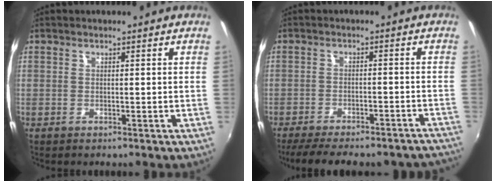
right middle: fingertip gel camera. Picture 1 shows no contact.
{"total": 18.6, "force": [-16.5, 4.4, 7.4], "torque": [-0.142, -0.008, -0.207]}